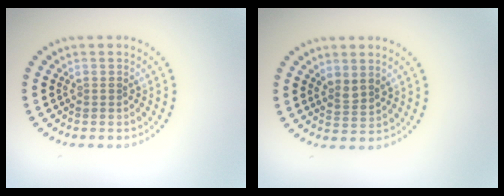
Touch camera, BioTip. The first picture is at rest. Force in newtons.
{"total": 1.5, "press": 1.2, "slide": 0.9}